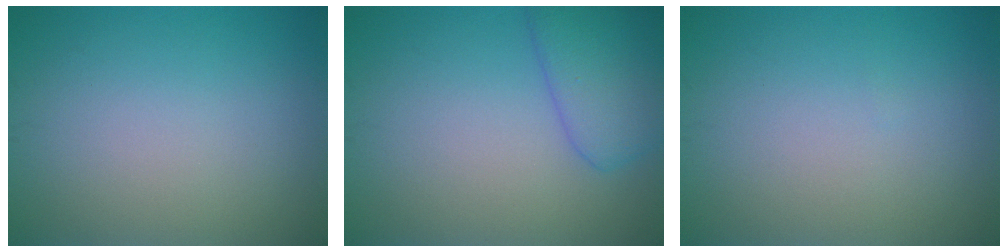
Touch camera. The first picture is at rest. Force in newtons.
{"total": 4.2, "press": 4.2, "slide": 0.3}
{"total": 0.0}